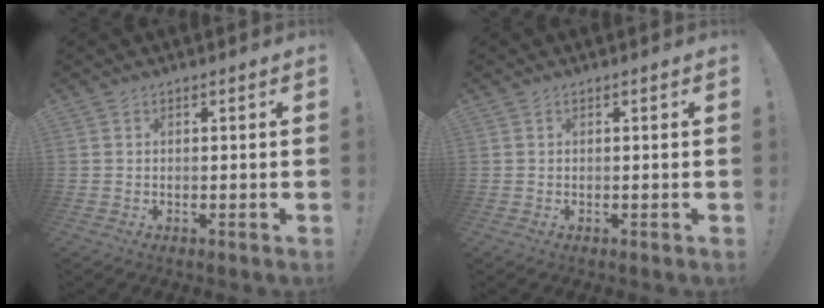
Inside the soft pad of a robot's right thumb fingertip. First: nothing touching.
{"total": 0.0}